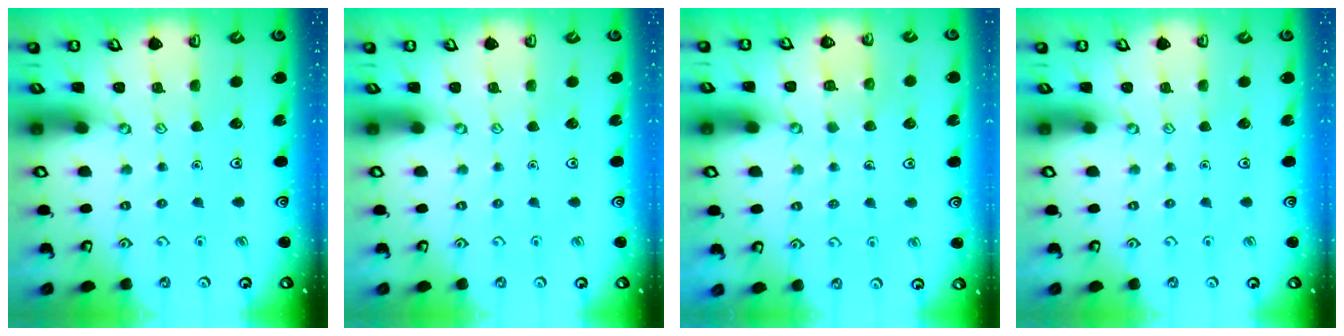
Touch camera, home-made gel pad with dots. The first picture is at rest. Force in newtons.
{"total": 0.0}
{"total": 6.4, "press": 6.3, "slide": 0.4}
{"total": 0.0}